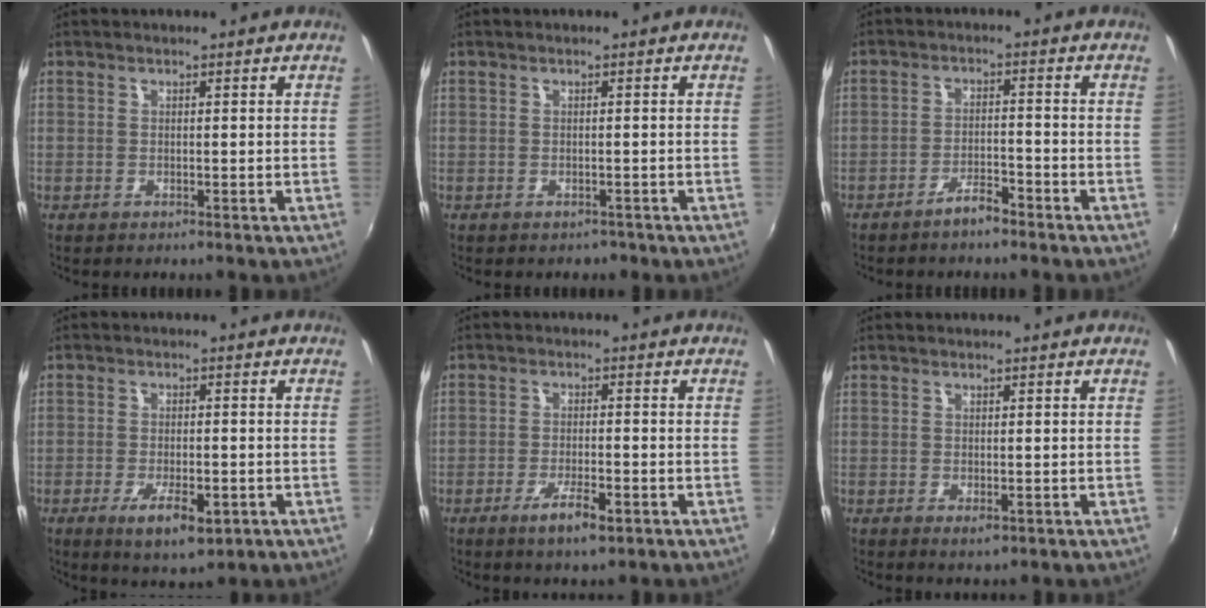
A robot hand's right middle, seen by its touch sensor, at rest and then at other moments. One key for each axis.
{"total": 1.4, "fx": -0.9, "fy": 1.0, "fz": 0.1, "tx": -0.004, "ty": -0.002, "tz": -0.009}
{"total": 3.7, "fx": -3.1, "fy": 0.7, "fz": 1.9, "tx": -0.048, "ty": 0.005, "tz": -0.049}
{"total": 7.2, "fx": -3.3, "fy": 2.7, "fz": 5.9, "tx": -0.117, "ty": -0.017, "tz": -0.049}
{"total": 5.3, "fx": -2.9, "fy": 1.3, "fz": 4.3, "tx": -0.093, "ty": -0.010, "tz": -0.049}
{"total": 1.3, "fx": -0.3, "fy": 0.6, "fz": 1.1, "tx": -0.019, "ty": -0.004, "tz": -0.002}